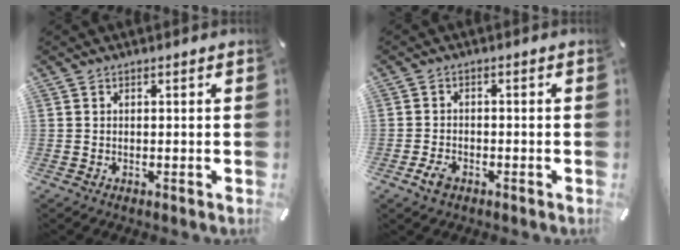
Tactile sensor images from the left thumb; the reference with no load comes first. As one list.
[{"total": 3.4, "force": [-2.0, 2.0, 1.8], "torque": [-0.045, 0.004, -0.040]}]